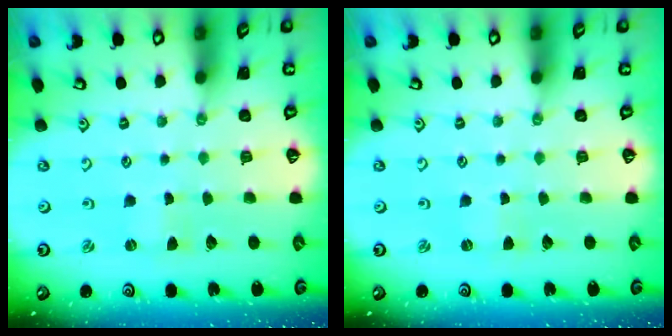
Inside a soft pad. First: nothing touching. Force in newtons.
{"total": 1.1, "press": 1.0, "slide": 0.4}